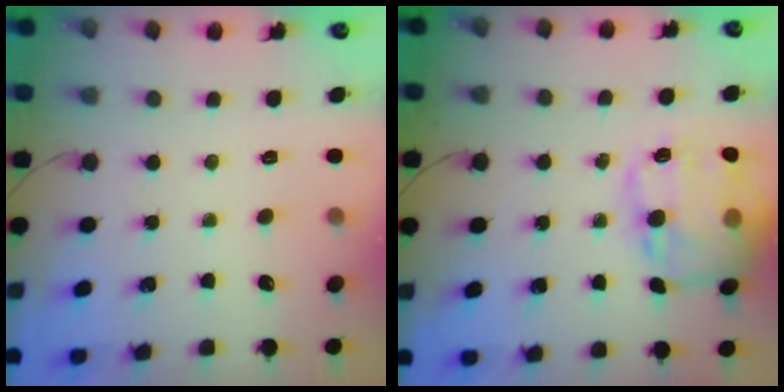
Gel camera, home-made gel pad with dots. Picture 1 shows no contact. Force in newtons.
{"total": 19.5, "press": 19.4, "slide": 2.3}